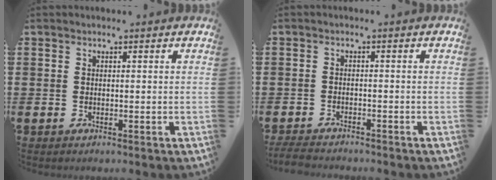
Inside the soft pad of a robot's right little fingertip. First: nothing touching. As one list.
[{"total": 2.1, "force": [-2.0, 0.2, 0.4], "torque": [-0.009, 0.004, -0.042]}]